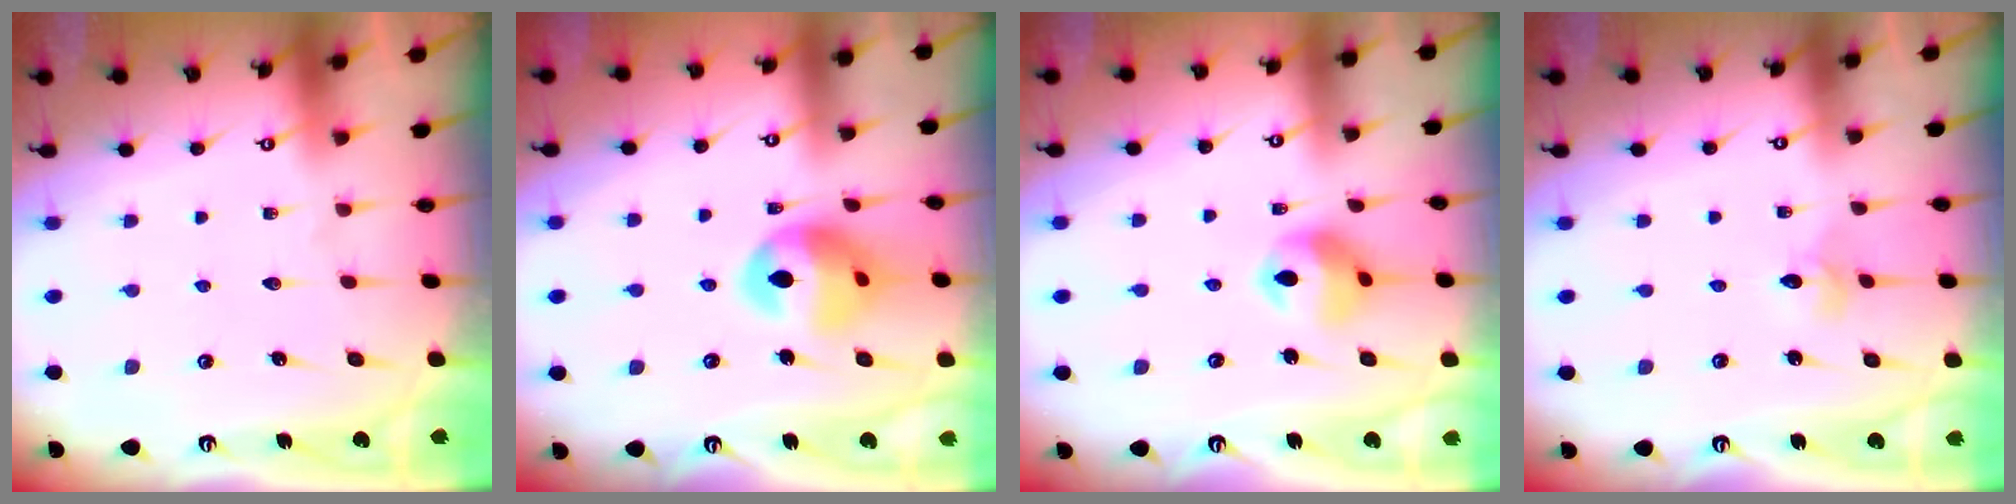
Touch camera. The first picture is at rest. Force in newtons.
{"total": 13.6, "press": 13.5, "slide": 1.7}
{"total": 10.4, "press": 10.3, "slide": 1.3}
{"total": 2.4, "press": 2.4, "slide": 0.2}